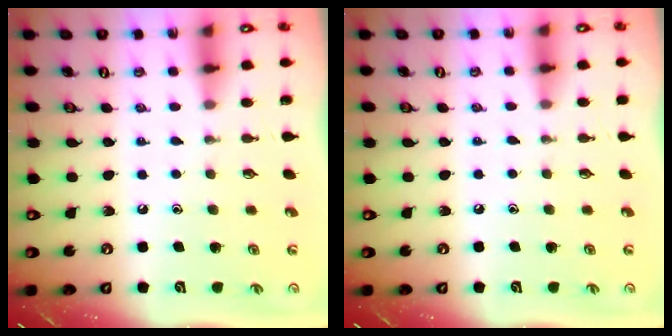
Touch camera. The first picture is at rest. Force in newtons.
{"total": 2.5, "press": 2.4, "slide": 0.4}